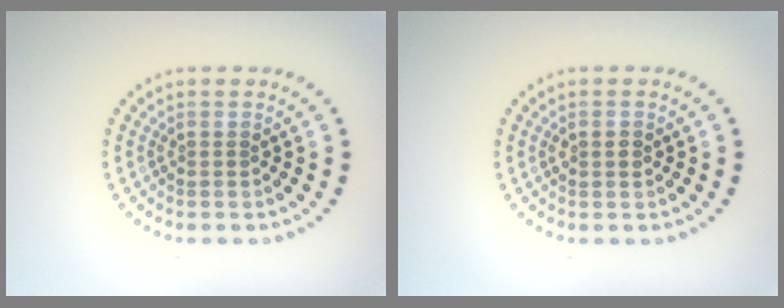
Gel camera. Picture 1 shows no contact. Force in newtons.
{"total": 1.2, "press": 1.2, "slide": 0.1}